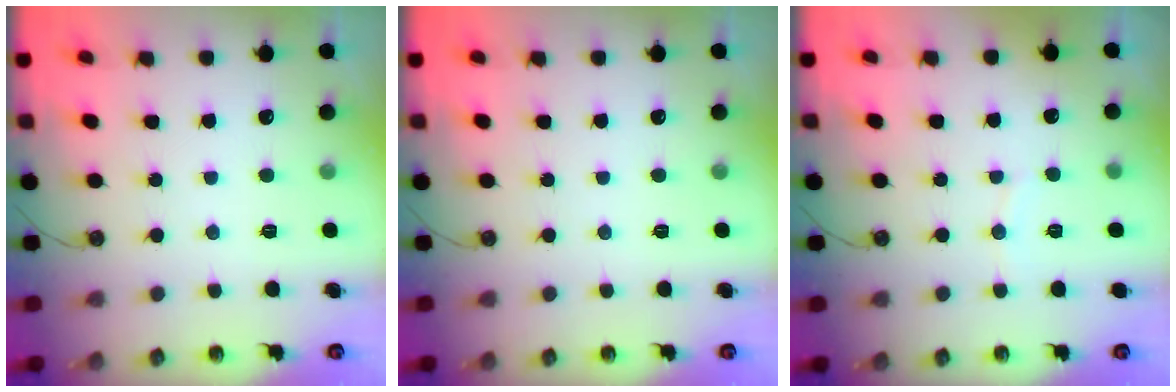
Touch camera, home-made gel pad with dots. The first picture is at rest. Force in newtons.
{"total": 0.0}
{"total": 2.8, "press": 2.8, "slide": 0.3}